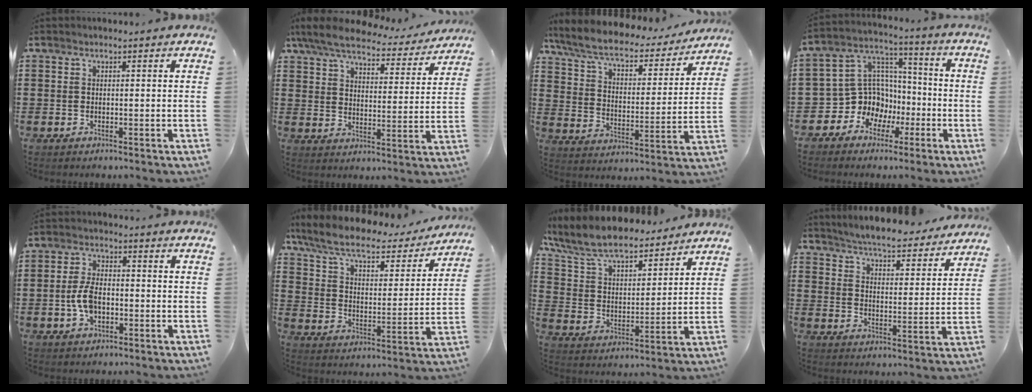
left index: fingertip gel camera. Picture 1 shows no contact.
{"total": 7.0, "force": [6.3, 1.3, 2.8], "torque": [-0.081, -0.034, 0.109]}
{"total": 6.9, "force": [5.5, 1.7, 3.8], "torque": [-0.097, -0.032, 0.091]}
{"total": 9.6, "force": [-3.4, 8.9, 1.8], "torque": [-0.079, 0.002, -0.057]}
{"total": 5.5, "force": [-1.2, 3.0, 4.4], "torque": [-0.106, -0.001, -0.028]}
{"total": 7.7, "force": [5.9, 2.0, 4.5], "torque": [-0.110, -0.032, 0.099]}
{"total": 9.0, "force": [8.1, 1.9, 3.4], "torque": [-0.102, -0.046, 0.143]}
{"total": 5.3, "force": [5.2, -0.4, 0.8], "torque": [-0.043, -0.040, 0.088]}